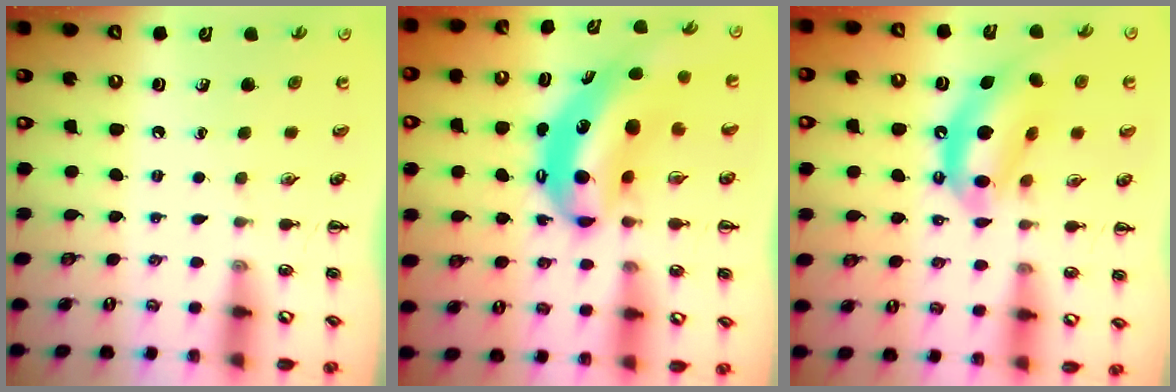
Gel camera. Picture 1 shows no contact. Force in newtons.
{"total": 10.2, "press": 9.9, "slide": 2.3}
{"total": 13.2, "press": 12.8, "slide": 3.3}